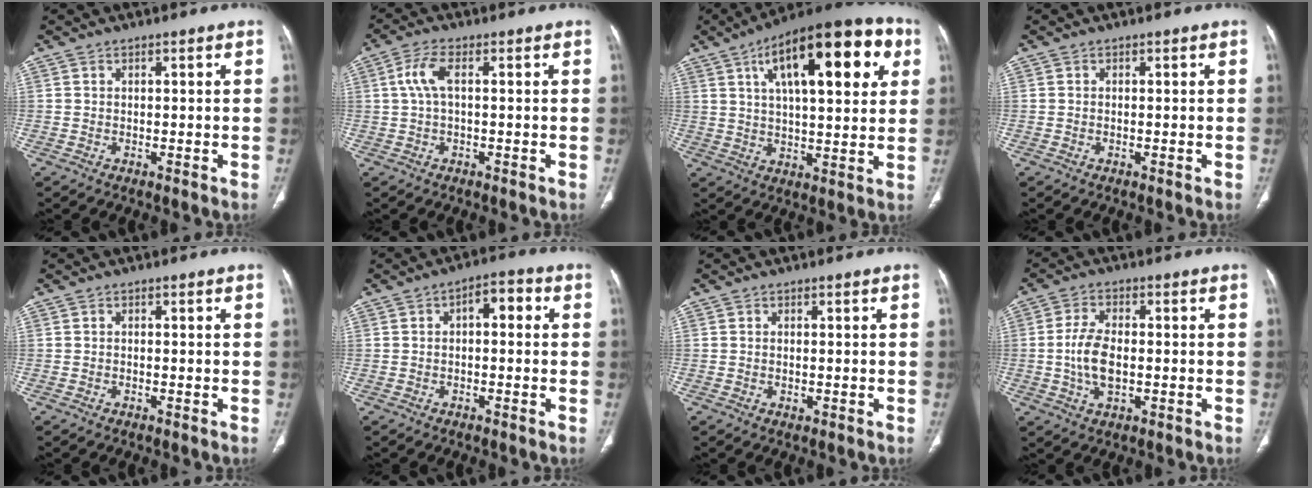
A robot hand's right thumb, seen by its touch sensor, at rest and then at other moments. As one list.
[{"total": 4.3, "force": [0.6, 1.6, 4.0], "torque": [-0.101, 0.011, 0.010]}, {"total": 23.5, "force": [9.0, 9.0, 19.8], "torque": [-0.271, 0.006, 0.131]}, {"total": 0.0}, {"total": 0.0}, {"total": 4.6, "force": [0.7, 2.4, 3.9], "torque": [-0.043, 0.017, 0.000]}, {"total": 0.9, "force": [-0.2, 0.5, 0.7], "torque": [-0.014, 0.001, -0.001]}, {"total": 7.5, "force": [-0.7, 3.9, 6.3], "torque": [-0.131, 0.004, -0.014]}]